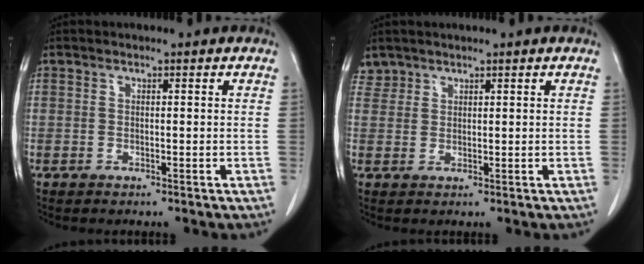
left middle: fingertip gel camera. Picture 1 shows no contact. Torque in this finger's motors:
{"motor_torque": [-0.10, 0.00, 0.00, -0.03]}